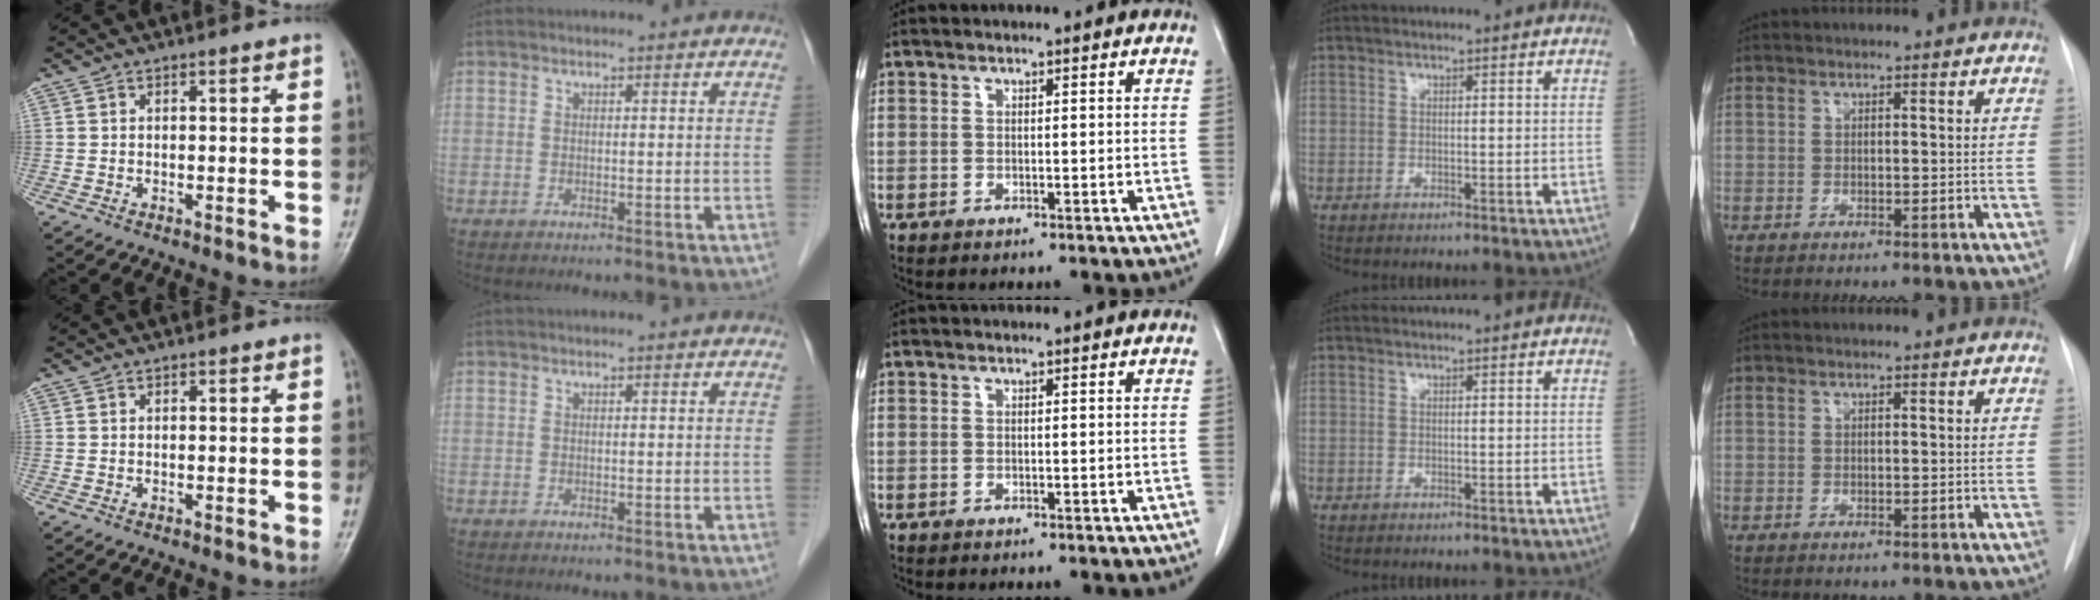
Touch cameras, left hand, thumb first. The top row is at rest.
{}